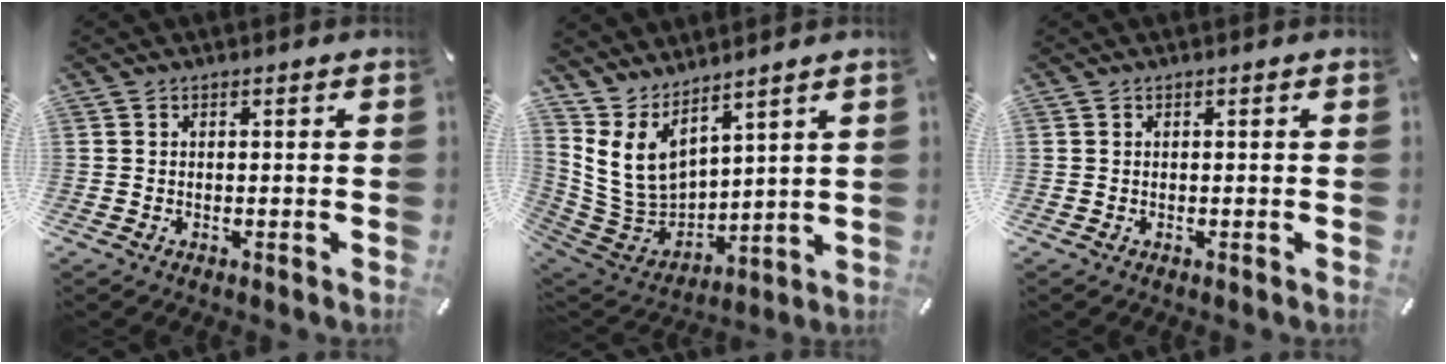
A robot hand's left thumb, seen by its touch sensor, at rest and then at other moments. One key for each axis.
{"total": 10.1, "fx": 6.2, "fy": 6.8, "fz": 4.3, "tx": -0.100, "ty": -0.047, "tz": 0.128}
{"total": 0.0}